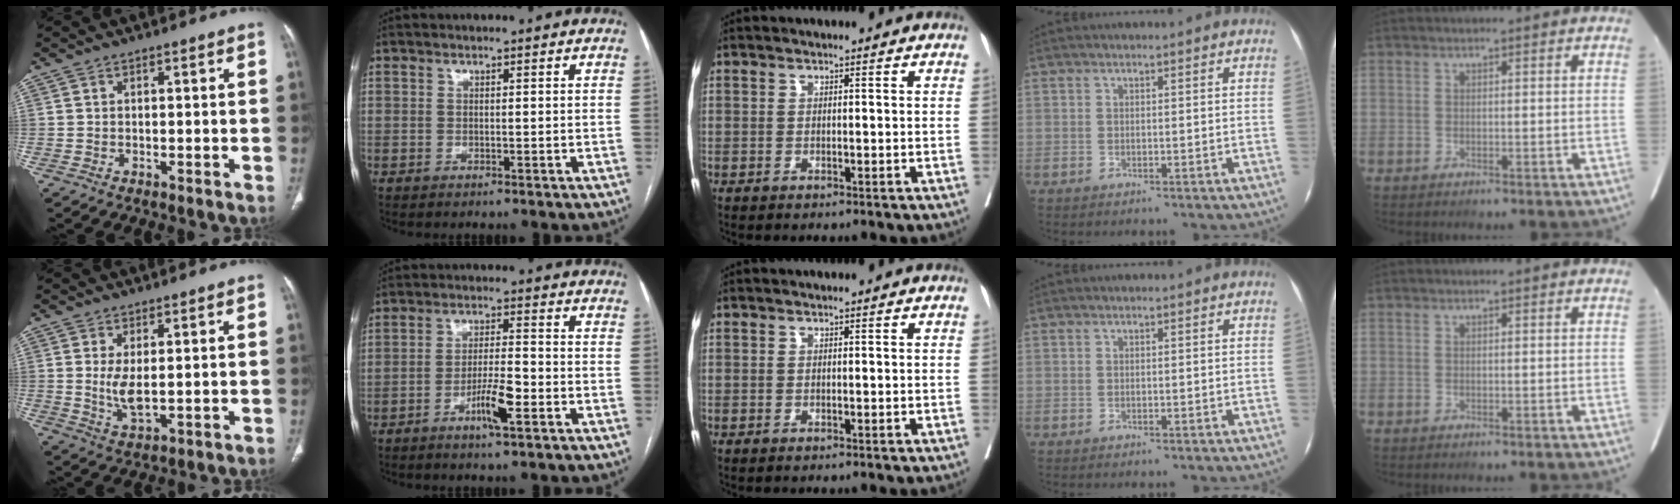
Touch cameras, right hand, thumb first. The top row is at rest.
{"thumb": {"total": 4.9, "force": [0.4, 2.0, 4.4], "torque": [-0.090, -0.017, 0.017]}, "index": {"total": 6.1, "force": [-2.8, 0.6, 5.4], "torque": [-0.102, -0.003, -0.051]}}